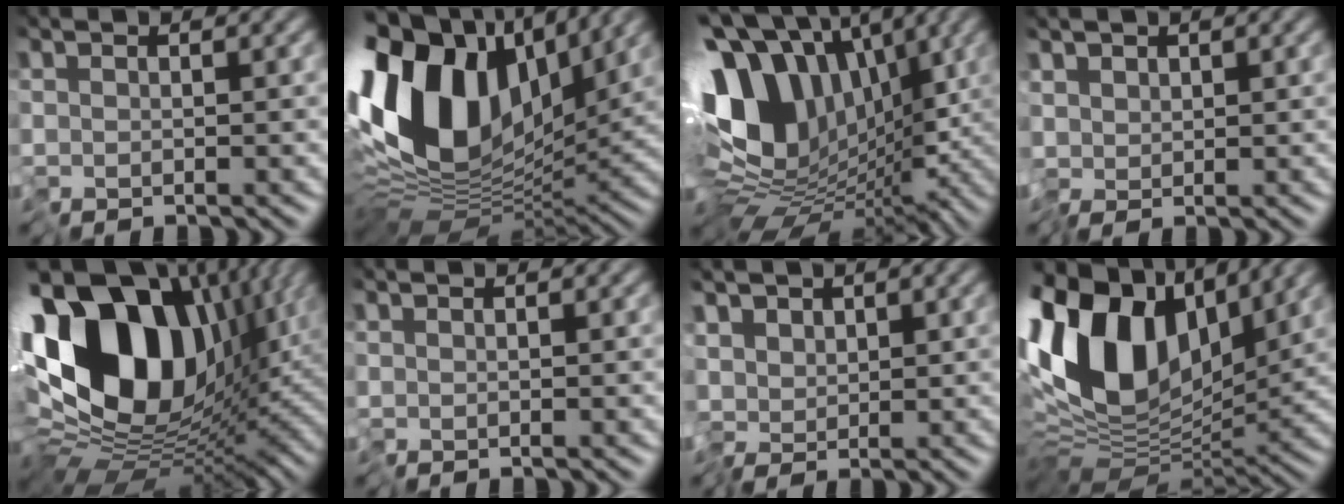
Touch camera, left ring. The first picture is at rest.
{"total": 15.4, "force": [4.1, 9.2, 11.7], "torque": [-0.253, 0.024, 0.058]}
{"total": 13.6, "force": [1.9, 9.0, 10.0], "torque": [-0.200, 0.016, 0.031]}
{"total": 1.2, "force": [0.4, 1.1, 0.2], "torque": [-0.009, 0.007, 0.005]}
{"total": 18.6, "force": [4.4, 12.2, 13.4], "torque": [-0.281, 0.025, 0.069]}
{"total": 0.0}
{"total": 1.7, "force": [0.2, 1.5, 0.7], "torque": [-0.009, 0.009, -0.005]}
{"total": 13.9, "force": [4.9, 8.2, 10.1], "torque": [-0.214, 0.031, 0.081]}